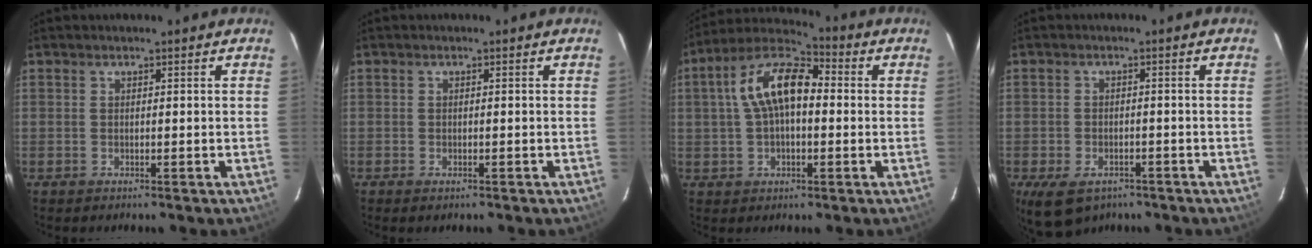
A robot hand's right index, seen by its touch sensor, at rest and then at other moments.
{"total": 1.0, "force": [-0.7, 0.5, 0.6], "torque": [-0.011, -0.002, -0.013]}
{"total": 12.6, "force": [1.2, 6.7, 10.6], "torque": [-0.203, 0.033, 0.014]}
{"total": 8.3, "force": [-5.1, 4.8, 4.4], "torque": [-0.093, -0.017, -0.076]}